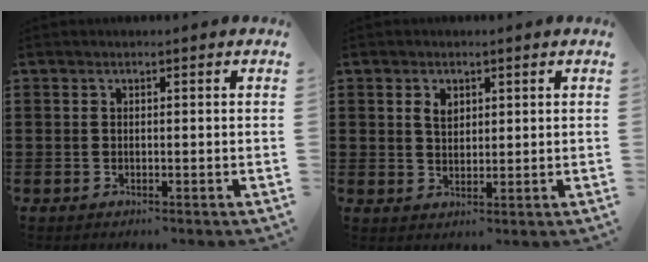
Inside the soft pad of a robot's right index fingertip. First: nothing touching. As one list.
[{"total": 2.5, "force": [1.1, 1.7, 1.5], "torque": [-0.035, 0.006, 0.020]}]